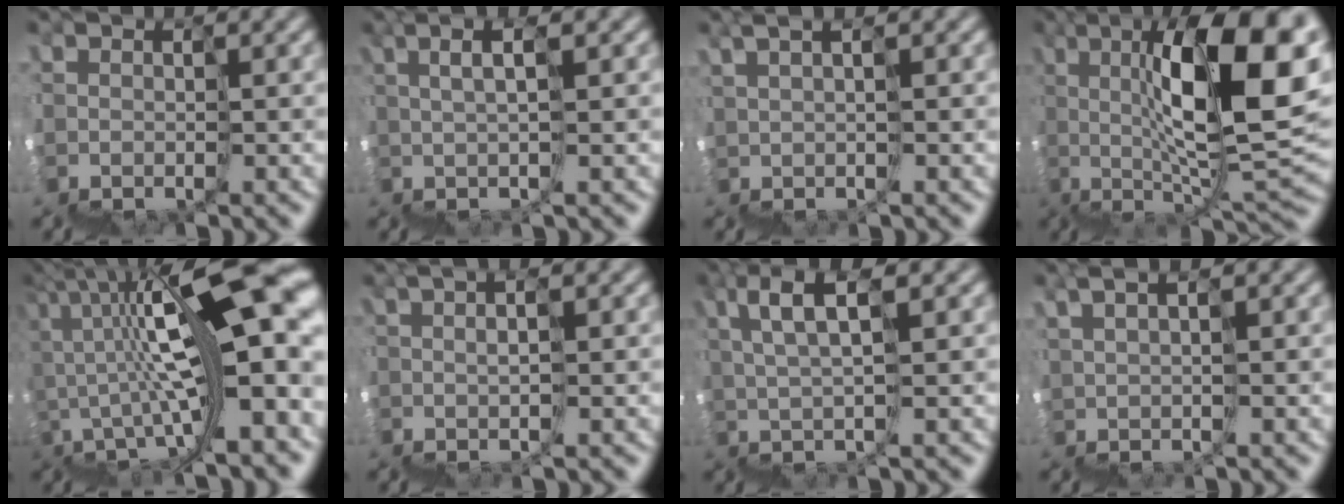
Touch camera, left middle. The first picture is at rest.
{"total": 3.6, "force": [2.5, -2.5, -0.4], "torque": [0.022, 0.037, 0.046]}
{"total": 4.0, "force": [2.6, -2.7, -1.4], "torque": [0.020, 0.029, 0.048]}
{"total": 9.8, "force": [4.5, -0.1, 8.7], "torque": [-0.104, 0.044, 0.070]}
{"total": 11.0, "force": [2.2, 0.8, 10.7], "torque": [-0.147, 0.057, 0.032]}
{"total": 2.3, "force": [1.9, -1.1, 0.7], "torque": [0.007, 0.024, 0.046]}
{"total": 4.5, "force": [3.9, -1.8, 1.5], "torque": [-0.038, 0.045, 0.069]}
{"total": 4.4, "force": [3.2, -2.7, -1.5], "torque": [0.017, 0.034, 0.059]}